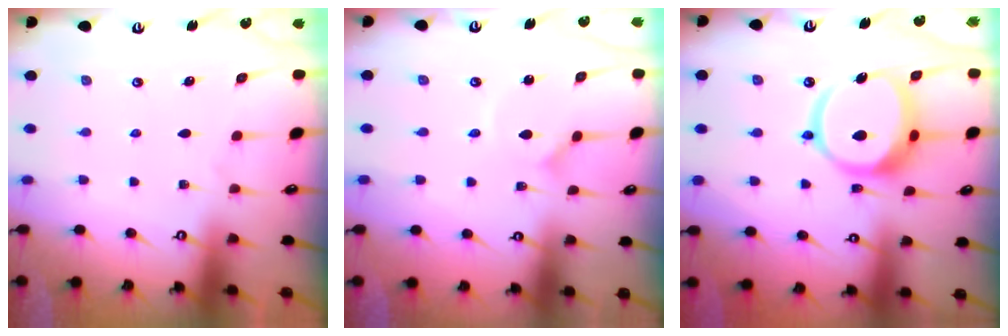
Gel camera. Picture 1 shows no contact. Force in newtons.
{"total": 0.9, "press": 0.9, "slide": 0.0}
{"total": 15.3, "press": 15.1, "slide": 1.8}